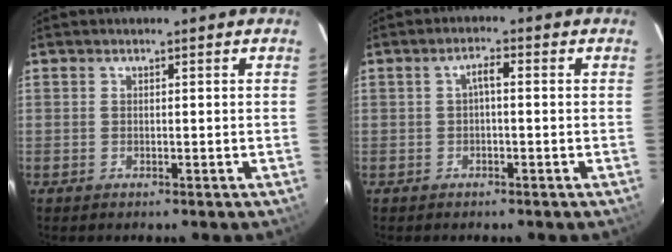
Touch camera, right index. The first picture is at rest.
{"total": 1.9, "force": [-0.1, 0.2, 1.9], "torque": [-0.038, 0.008, -0.003]}